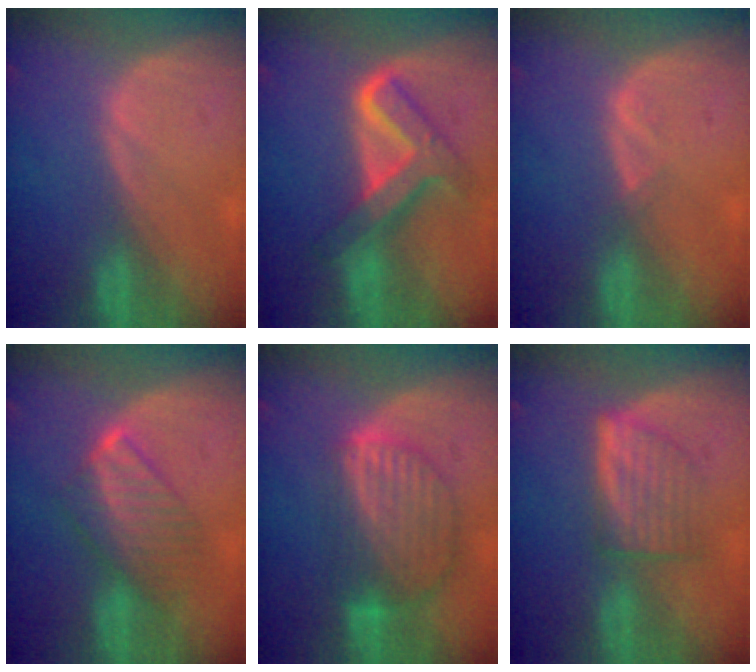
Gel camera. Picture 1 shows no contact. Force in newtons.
{"total": 8.1, "press": 8.1, "slide": 0.7}
{"total": 1.0, "press": 0.9, "slide": 0.5}
{"total": 6.5, "press": 6.4, "slide": 0.9}
{"total": 9.0, "press": 7.8, "slide": 4.5}
{"total": 5.6, "press": 5.6, "slide": 0.8}